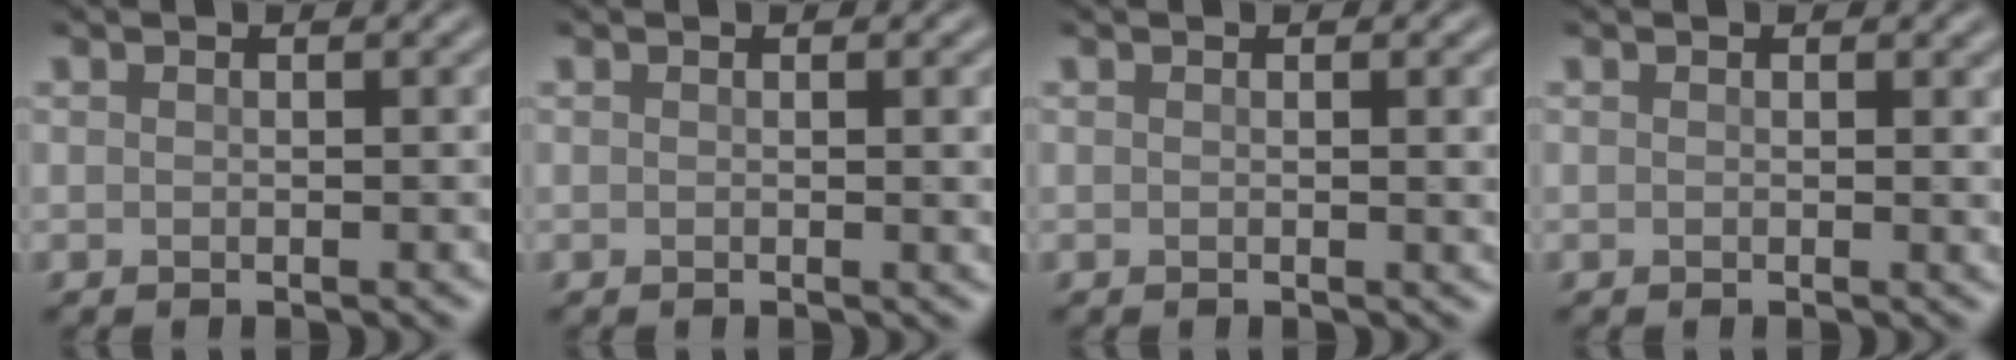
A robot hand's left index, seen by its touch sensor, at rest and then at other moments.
{"total": 1.8, "force": [0.2, 0.5, 1.7], "torque": [-0.014, 0.001, 0.000]}
{"total": 1.9, "force": [0.3, 0.6, 1.8], "torque": [-0.015, 0.002, 0.000]}
{"total": 0.6, "force": [0.3, 0.1, 0.5], "torque": [-0.003, -0.003, 0.003]}